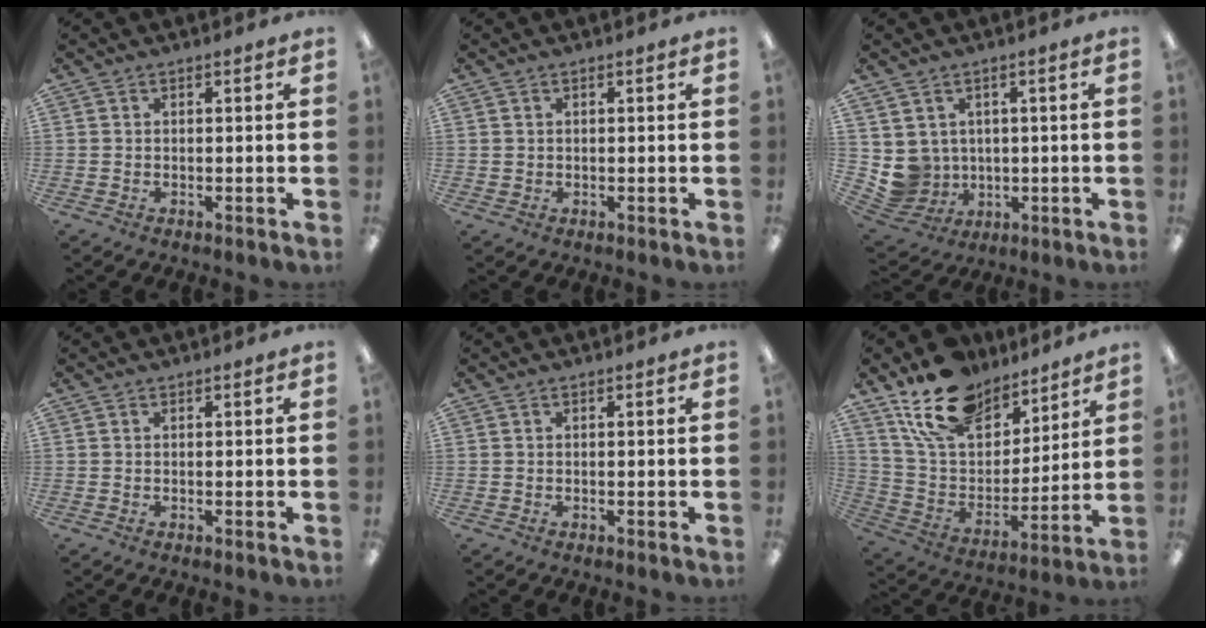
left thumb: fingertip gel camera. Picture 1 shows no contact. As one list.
[{"total": 0.8, "force": [0.3, 0.8, 0.0], "torque": [0.000, 0.005, 0.004]}, {"total": 6.1, "force": [1.6, 5.9, 0.6], "torque": [-0.049, -0.014, 0.040]}, {"total": 0.0}, {"total": 0.0}, {"total": 18.5, "force": [13.7, 9.7, 7.7], "torque": [-0.163, -0.072, 0.254]}]